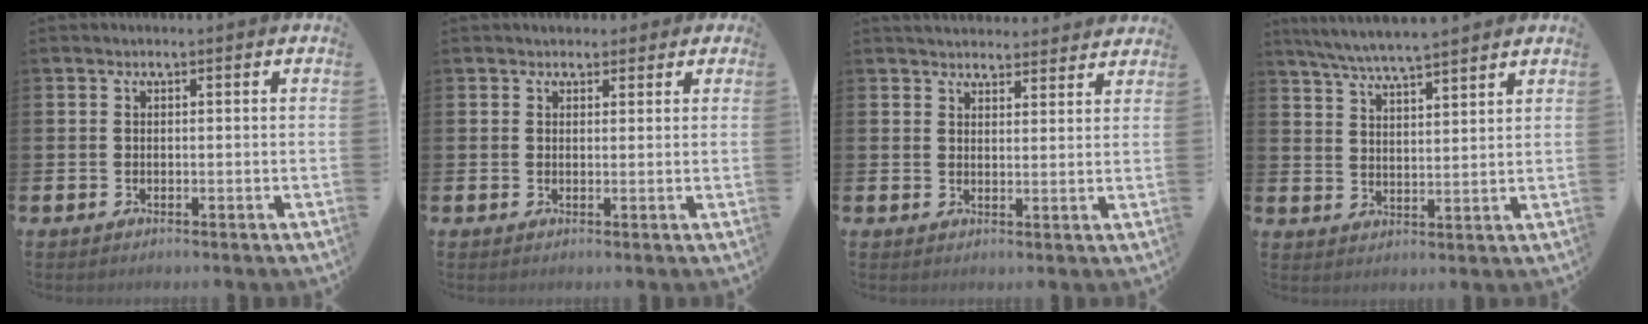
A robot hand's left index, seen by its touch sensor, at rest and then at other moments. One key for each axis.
{"total": 2.0, "fx": 1.6, "fy": 1.2, "fz": 0.0, "tx": 0.005, "ty": 0.001, "tz": 0.027}
{"total": 3.8, "fx": 3.7, "fy": 0.7, "fz": 0.1, "tx": 0.000, "ty": -0.020, "tz": 0.067}
{"total": 5.8, "fx": 5.6, "fy": -0.1, "fz": 1.5, "tx": -0.051, "ty": -0.027, "tz": 0.100}